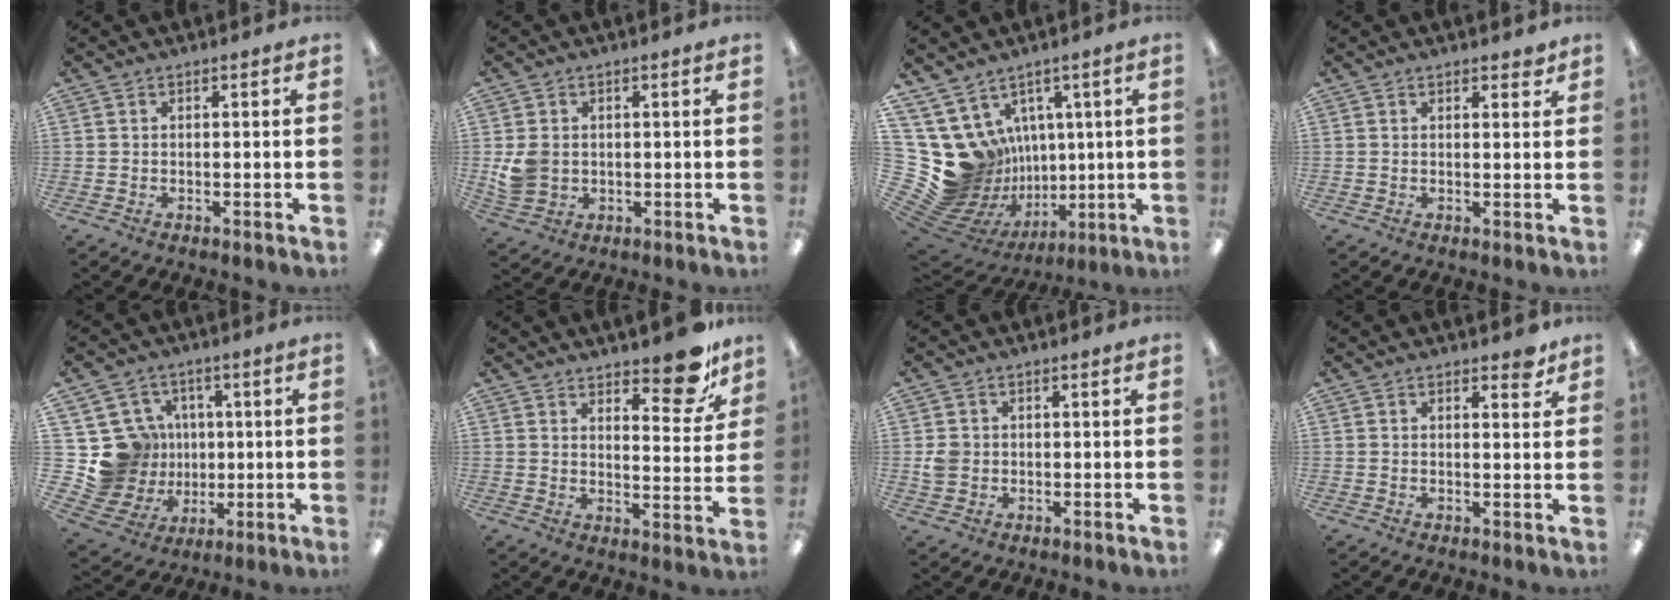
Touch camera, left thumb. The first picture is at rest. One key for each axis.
{"total": 5.6, "fx": 0.2, "fy": 4.9, "fz": 2.6, "tx": -0.041, "ty": 0.004, "tz": 0.007}
{"total": 18.3, "fx": 1.6, "fy": 16.9, "fz": 6.9, "tx": -0.172, "ty": -0.055, "tz": 0.083}
{"total": 1.7, "fx": 1.5, "fy": 0.7, "fz": 0.5, "tx": 0.004, "ty": -0.007, "tz": 0.024}
{"total": 16.2, "fx": 1.9, "fy": 15.7, "fz": 3.6, "tx": -0.096, "ty": -0.008, "tz": 0.070}
{"total": 11.0, "fx": 8.5, "fy": 3.9, "fz": 5.7, "tx": -0.055, "ty": -0.059, "tz": 0.143}
{"total": 3.0, "fx": -0.1, "fy": 2.9, "fz": 0.9, "tx": -0.010, "ty": 0.001, "tz": -0.003}
{"total": 2.7, "fx": 2.0, "fy": 1.2, "fz": 1.2, "tx": -0.004, "ty": -0.008, "tz": 0.032}